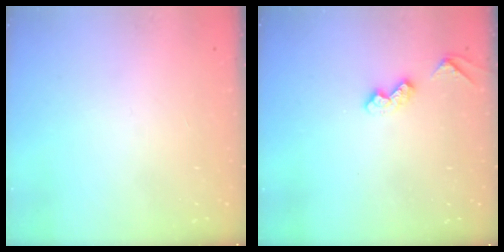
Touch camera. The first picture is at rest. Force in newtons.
{"total": 5.4, "press": 5.3, "slide": 0.7}